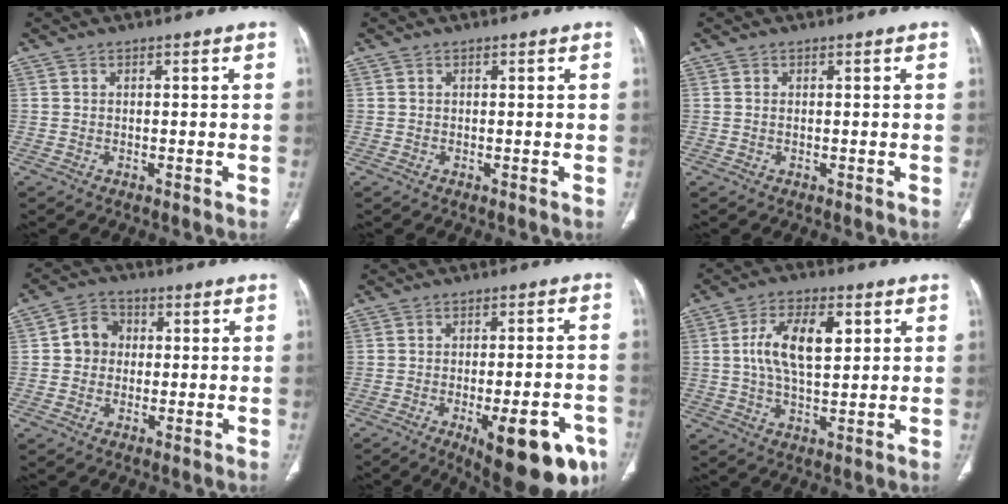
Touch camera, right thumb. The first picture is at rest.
{"total": 0.0}
{"total": 0.0}
{"total": 6.0, "force": [0.3, 5.3, 2.6], "torque": [-0.023, 0.014, -0.003]}
{"total": 17.0, "force": [-7.8, 5.8, 13.9], "torque": [-0.122, 0.021, -0.093]}
{"total": 11.2, "force": [3.0, 4.9, 9.6], "torque": [-0.174, -0.003, 0.055]}